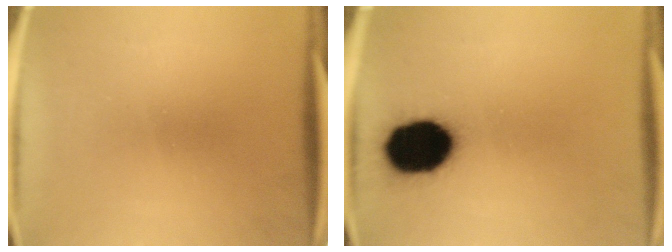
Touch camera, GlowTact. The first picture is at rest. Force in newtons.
{"total": 18.6}